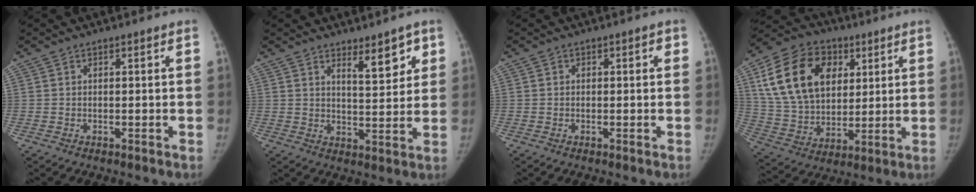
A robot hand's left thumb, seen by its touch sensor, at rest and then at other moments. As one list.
[{"total": 6.7, "force": [4.1, 2.6, 4.6], "torque": [-0.043, -0.033, 0.061]}, {"total": 1.1, "force": [0.2, 0.9, 0.7], "torque": [0.005, 0.004, -0.003]}, {"total": 21.7, "force": [7.4, 15.3, 13.5], "torque": [-0.233, -0.007, 0.137]}]